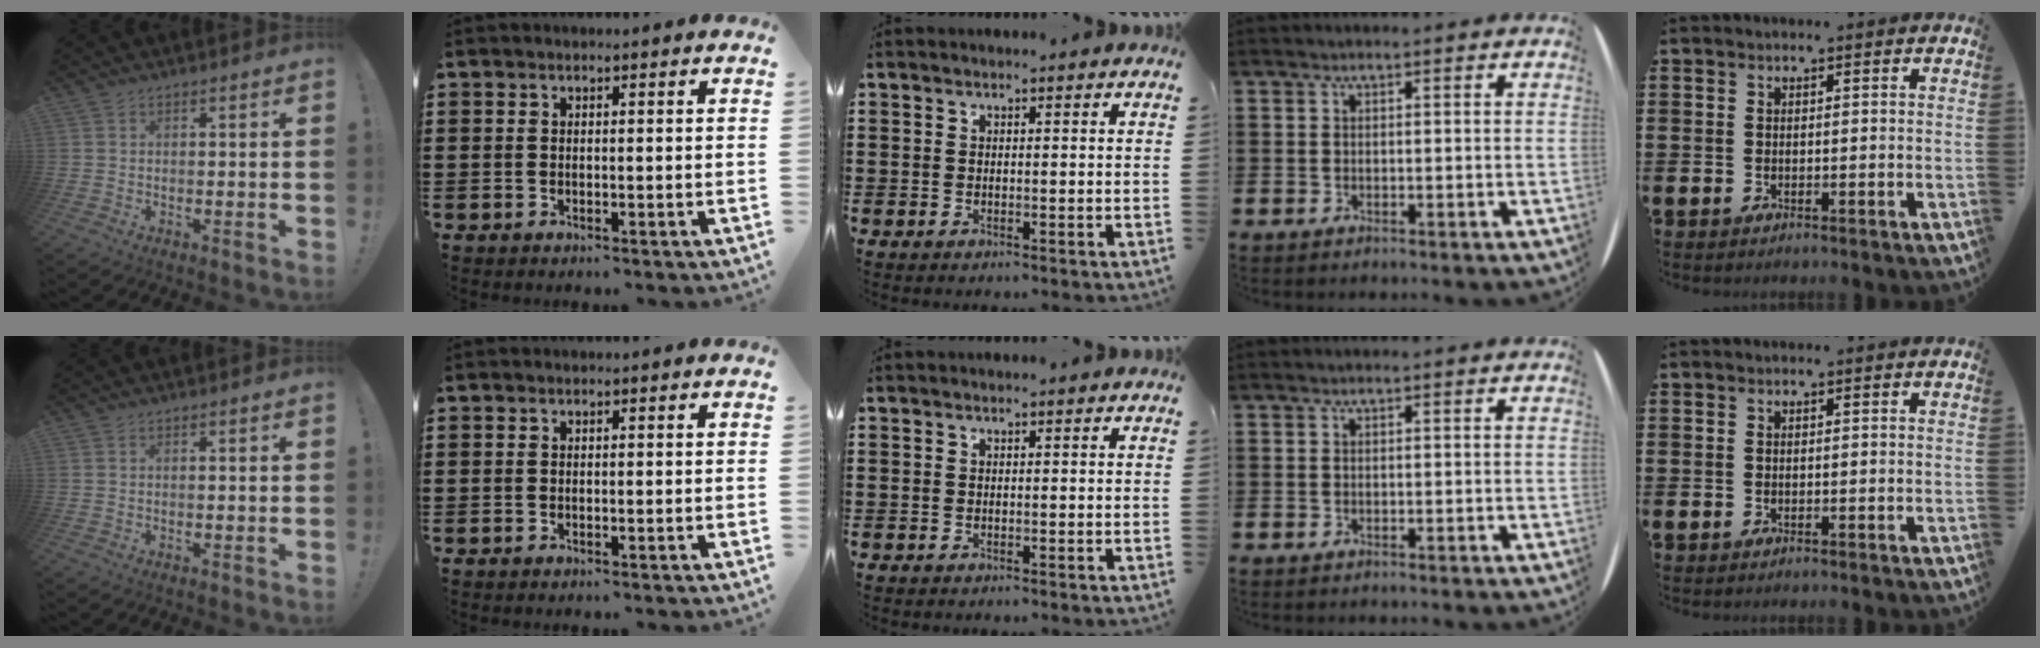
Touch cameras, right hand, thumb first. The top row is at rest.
{}